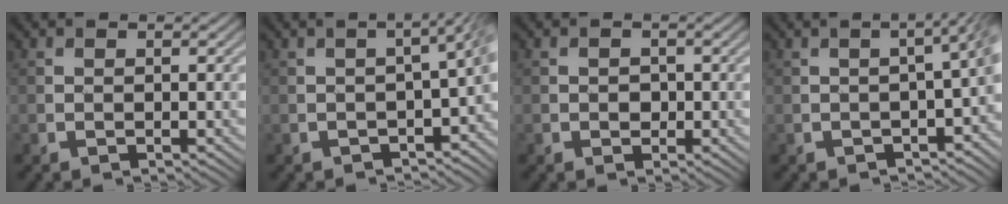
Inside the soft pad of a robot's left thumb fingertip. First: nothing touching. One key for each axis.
{"total": 7.2, "fx": -2.9, "fy": 3.0, "fz": 5.8, "tx": -0.075, "ty": -0.023, "tz": -0.037}
{"total": 1.2, "fx": -0.1, "fy": 1.1, "fz": 0.5, "tx": -0.007, "ty": -0.007, "tz": -0.003}
{"total": 6.4, "fx": -2.2, "fy": 2.3, "fz": 5.6, "tx": -0.066, "ty": -0.013, "tz": -0.026}